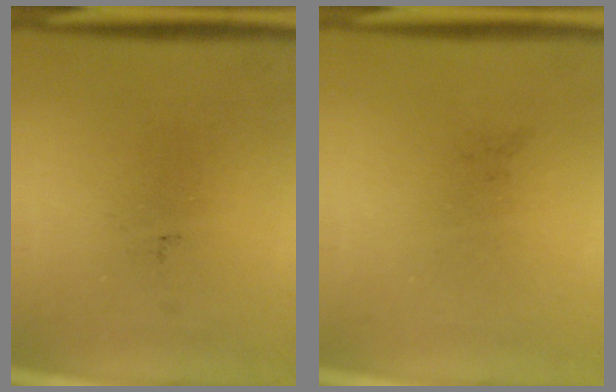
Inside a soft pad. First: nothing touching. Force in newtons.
{"total": 0.0}